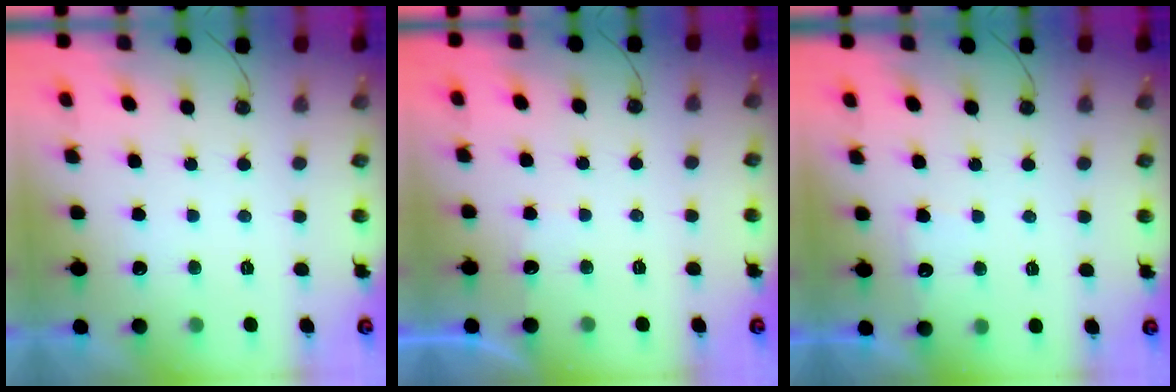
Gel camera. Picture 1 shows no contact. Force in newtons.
{"total": 2.1, "press": 2.1, "slide": 0.4}
{"total": 4.2, "press": 4.1, "slide": 0.6}